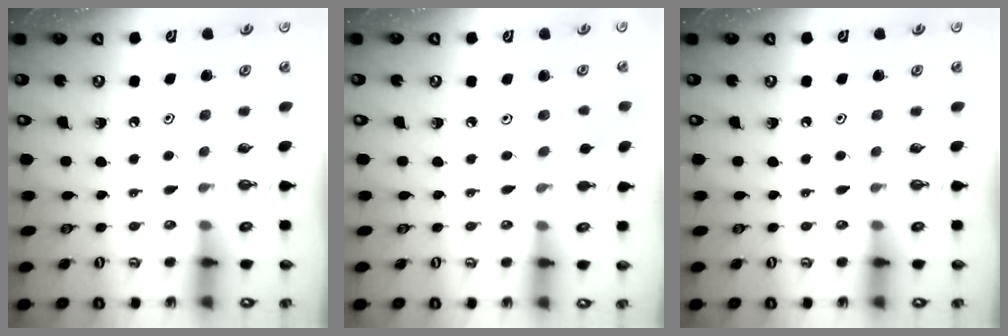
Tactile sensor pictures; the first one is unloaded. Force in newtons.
{"total": 1.9, "press": 1.9, "slide": 0.5}
{"total": 0.0}